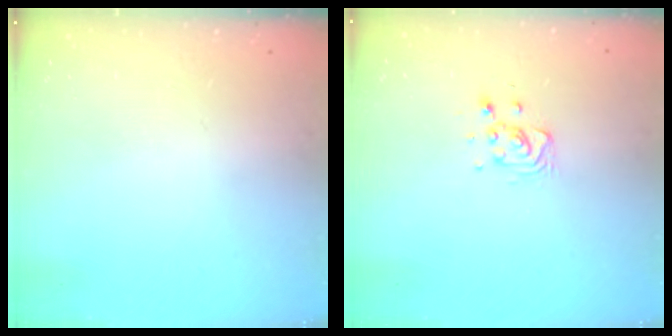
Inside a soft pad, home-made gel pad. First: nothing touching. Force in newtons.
{"total": 7.3, "press": 7.1, "slide": 2.0}